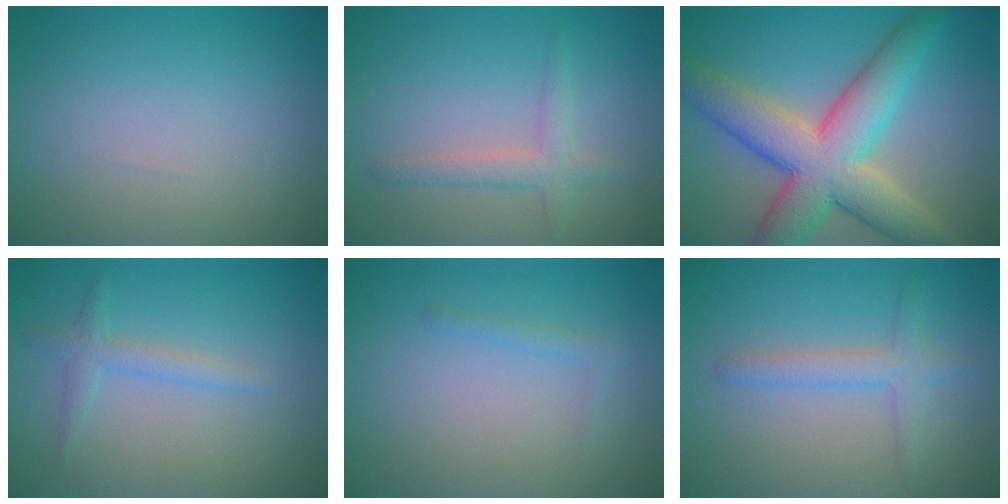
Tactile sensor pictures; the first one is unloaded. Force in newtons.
{"total": 2.2, "press": 2.2, "slide": 0.1}
{"total": 9.7, "press": 9.7, "slide": 0.2}
{"total": 1.8, "press": 1.7, "slide": 0.1}
{"total": 0.8, "press": 0.8, "slide": 0.1}
{"total": 2.3, "press": 2.3, "slide": 0.0}